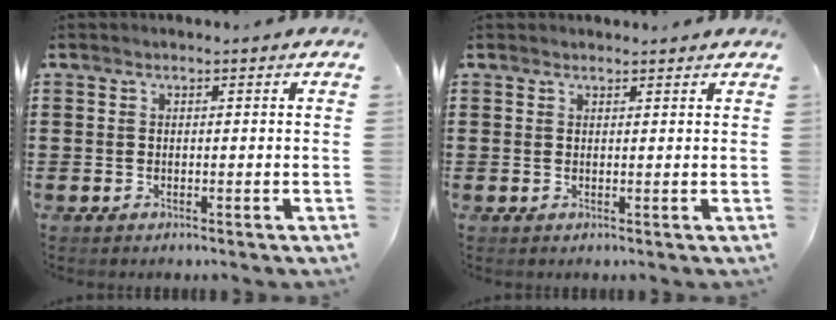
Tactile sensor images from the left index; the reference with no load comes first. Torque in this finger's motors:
{"motor_torque": [1.49, -0.65, 0.03, 0.00]}